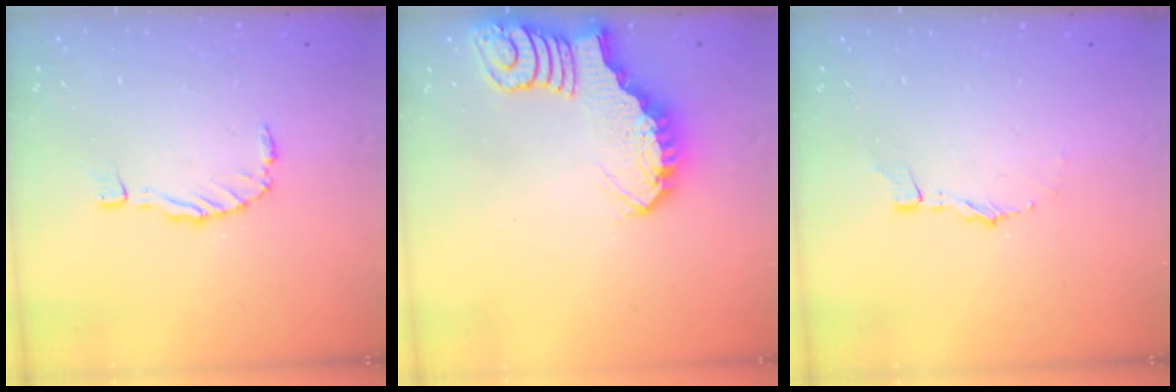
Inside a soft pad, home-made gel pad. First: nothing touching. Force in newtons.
{"total": 3.0, "press": 2.9, "slide": 0.4}
{"total": 2.5, "press": 2.5, "slide": 0.2}